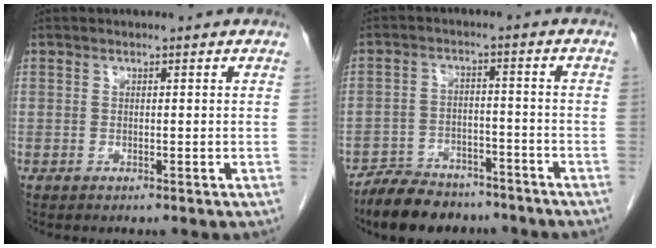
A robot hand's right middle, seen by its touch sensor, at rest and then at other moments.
{"total": 10.4, "force": [-8.9, 4.3, 3.2], "torque": [-0.047, 0.002, -0.139]}